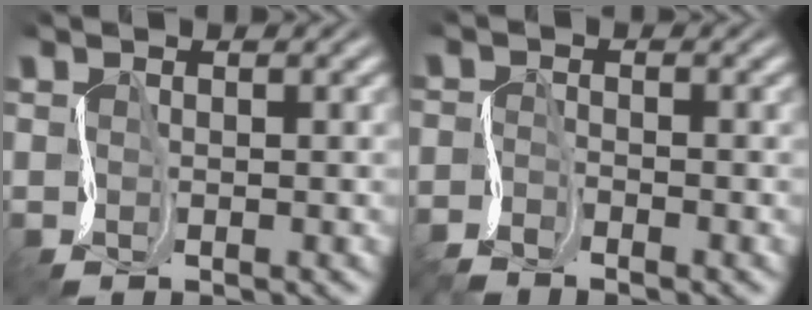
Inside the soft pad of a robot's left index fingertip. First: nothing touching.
{"total": 2.5, "force": [-2.5, 0.2, 0.3], "torque": [-0.013, -0.002, -0.061]}